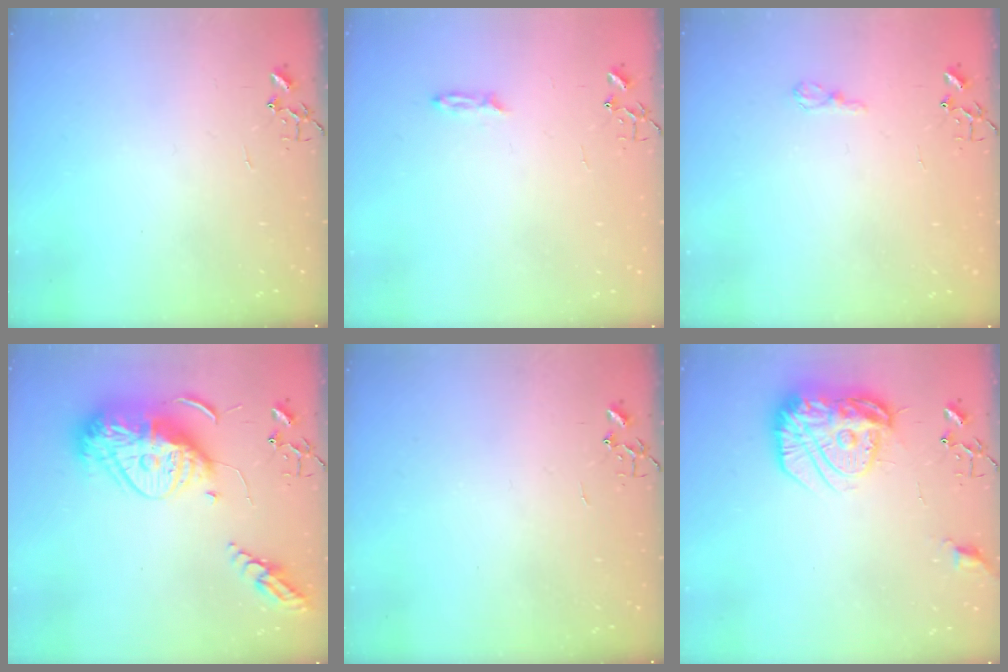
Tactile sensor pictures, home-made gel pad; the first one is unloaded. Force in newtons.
{"total": 3.2, "press": 3.2, "slide": 0.4}
{"total": 7.3, "press": 7.3, "slide": 0.9}
{"total": 19.6, "press": 19.5, "slide": 1.9}
{"total": 0.0}
{"total": 17.7, "press": 17.6, "slide": 1.4}